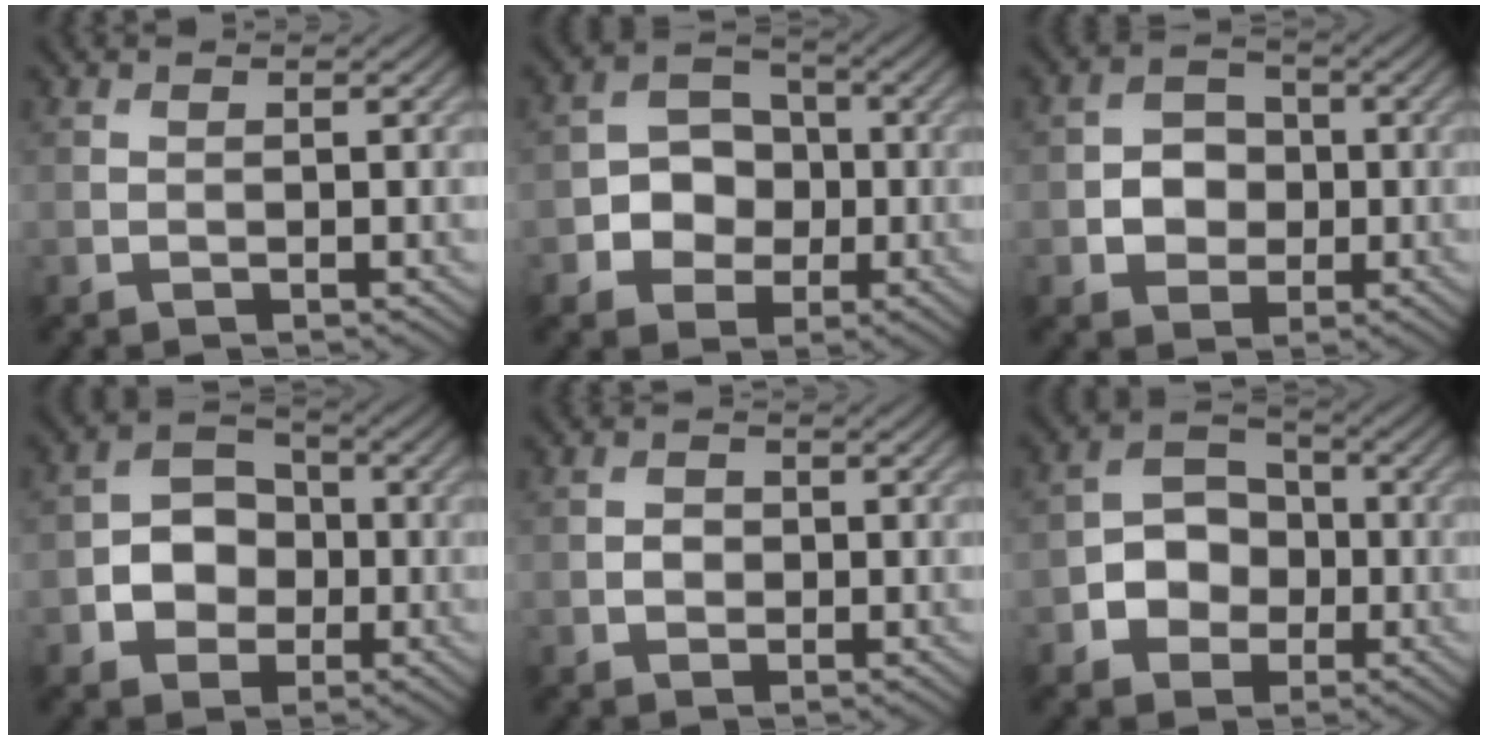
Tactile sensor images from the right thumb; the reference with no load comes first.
{"total": 5.5, "force": [-1.2, 4.7, 2.5], "torque": [-0.036, 0.006, -0.035]}
{"total": 4.3, "force": [-0.6, 3.7, 2.1], "torque": [-0.035, 0.000, -0.020]}
{"total": 5.8, "force": [-1.3, 4.8, 3.0], "torque": [-0.047, 0.005, -0.037]}
{"total": 1.4, "force": [-0.2, 1.2, 0.7], "torque": [-0.012, -0.002, -0.009]}
{"total": 5.8, "force": [-1.7, 4.8, 2.8], "torque": [-0.048, 0.007, -0.044]}